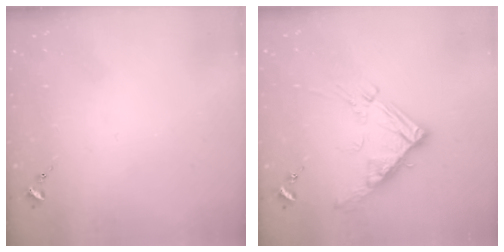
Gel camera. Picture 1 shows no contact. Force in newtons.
{"total": 14.3, "press": 14.2, "slide": 1.4}